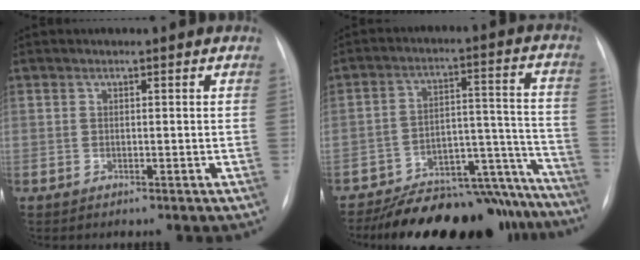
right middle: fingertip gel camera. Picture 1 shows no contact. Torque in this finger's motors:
{"motor_torque": [1.03, -1.11, 0.42, 0.08]}